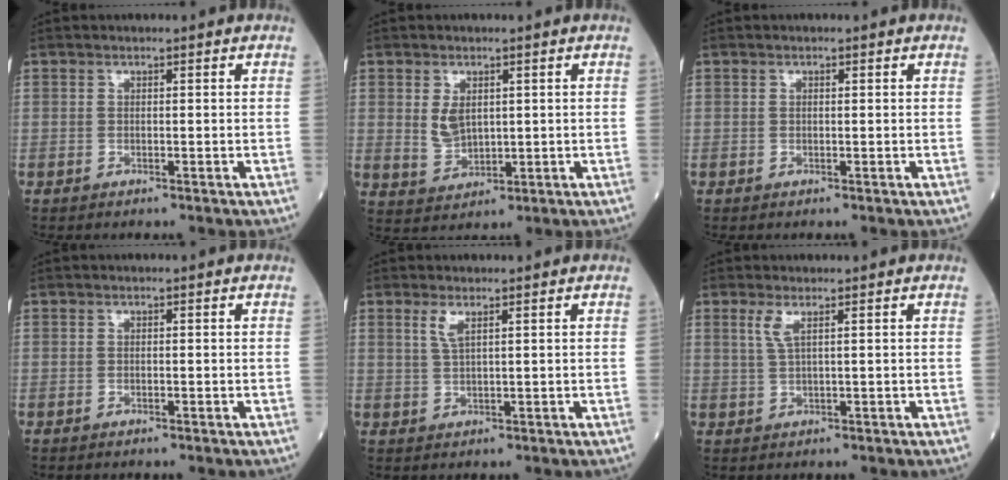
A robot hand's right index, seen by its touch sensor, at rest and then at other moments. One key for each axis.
{"total": 3.9, "fx": 0.9, "fy": 2.6, "fz": 2.8, "tx": -0.060, "ty": 0.000, "tz": 0.028}
{"total": 0.0}
{"total": 0.0}
{"total": 1.9, "fx": 1.0, "fy": 0.1, "fz": 1.6, "tx": -0.042, "ty": 0.001, "tz": 0.023}
{"total": 1.9, "fx": 0.8, "fy": 0.0, "fz": 1.8, "tx": -0.049, "ty": 0.005, "tz": 0.018}